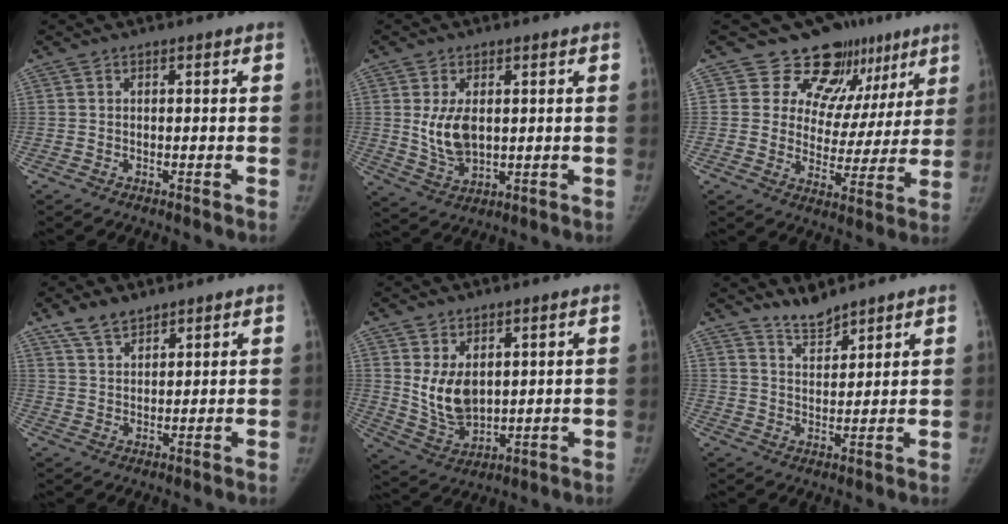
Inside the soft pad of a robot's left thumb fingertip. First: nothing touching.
{"total": 7.5, "force": [1.0, 4.4, 5.9], "torque": [-0.103, -0.013, 0.031]}
{"total": 14.4, "force": [9.8, 9.4, 4.7], "torque": [-0.007, -0.044, 0.123]}
{"total": 5.5, "force": [4.3, 2.5, 2.3], "torque": [-0.031, -0.020, 0.087]}
{"total": 9.1, "force": [2.3, 5.9, 6.6], "torque": [-0.102, -0.023, 0.066]}
{"total": 5.0, "force": [4.6, 1.2, 1.3], "torque": [-0.011, -0.039, 0.090]}